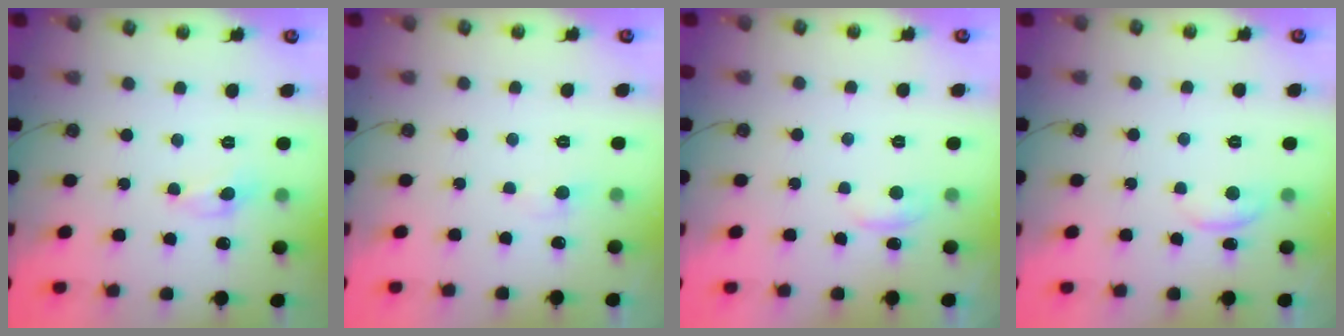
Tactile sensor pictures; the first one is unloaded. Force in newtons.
{"total": 0.5, "press": 0.2, "slide": 0.5}
{"total": 0.9, "press": 0.2, "slide": 0.9}
{"total": 0.6, "press": 0.1, "slide": 0.6}